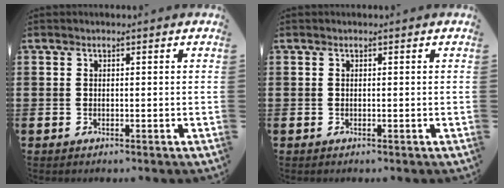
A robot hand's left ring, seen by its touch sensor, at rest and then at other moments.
{"total": 0.0}